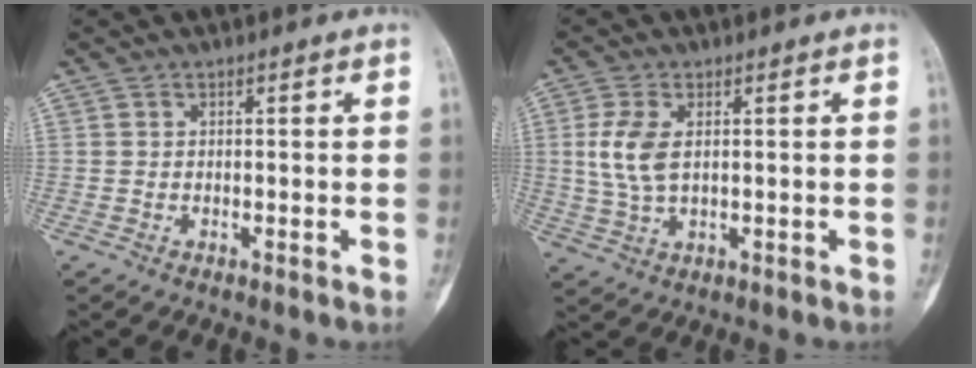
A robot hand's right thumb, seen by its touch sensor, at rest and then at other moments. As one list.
[{"total": 6.6, "force": [1.2, 3.5, 5.5], "torque": [-0.126, -0.001, 0.026]}]